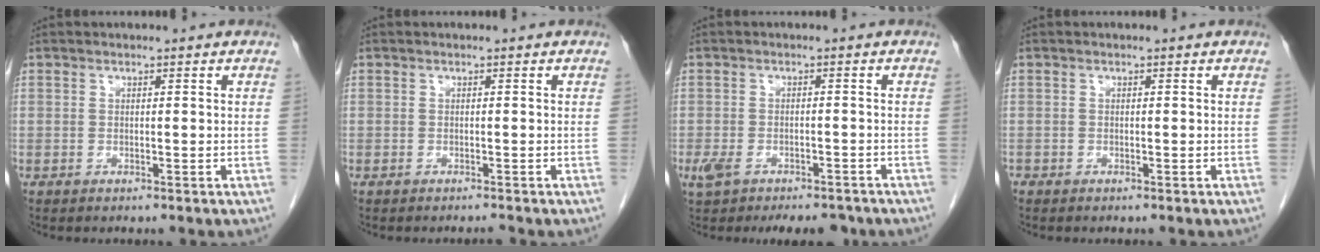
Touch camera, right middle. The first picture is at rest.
{"total": 0.5, "force": [-0.5, -0.1, 0.1], "torque": [-0.006, -0.002, -0.007]}
{"total": 9.7, "force": [-7.2, 4.3, 4.9], "torque": [-0.083, 0.009, -0.101]}
{"total": 0.0}